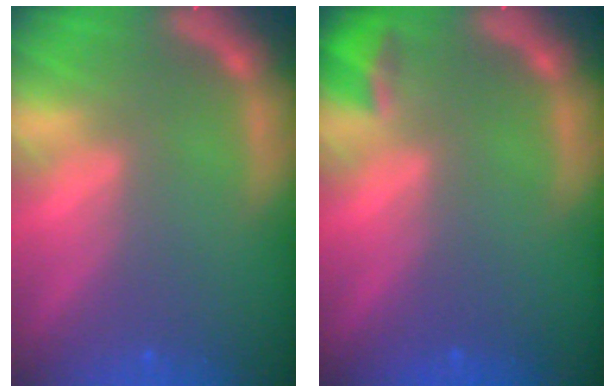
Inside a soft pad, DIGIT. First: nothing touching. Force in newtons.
{"total": 1.9}